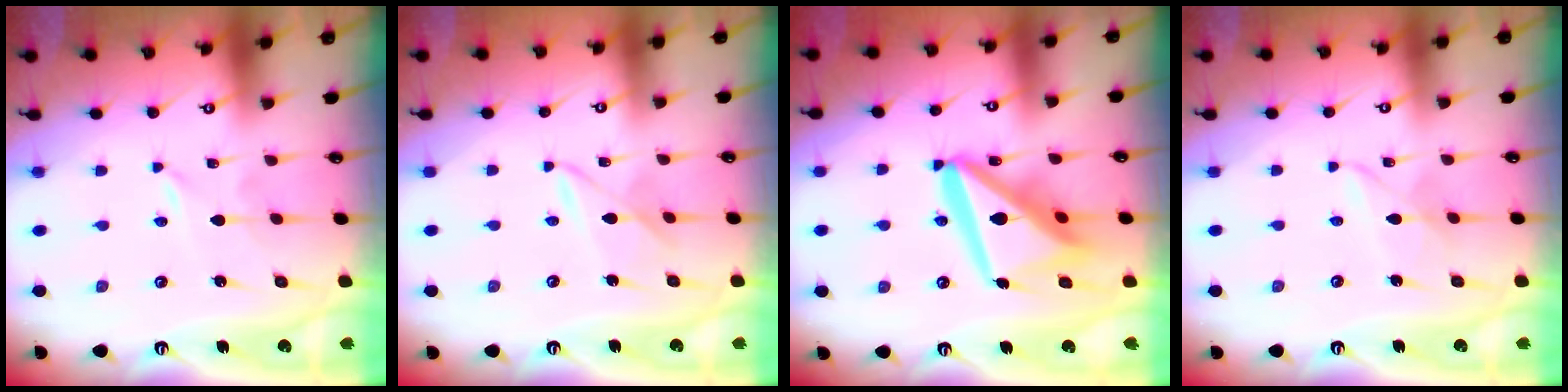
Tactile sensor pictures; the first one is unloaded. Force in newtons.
{"total": 5.3, "press": 5.3, "slide": 0.5}
{"total": 17.1, "press": 17.0, "slide": 1.7}
{"total": 3.8, "press": 3.8, "slide": 0.3}